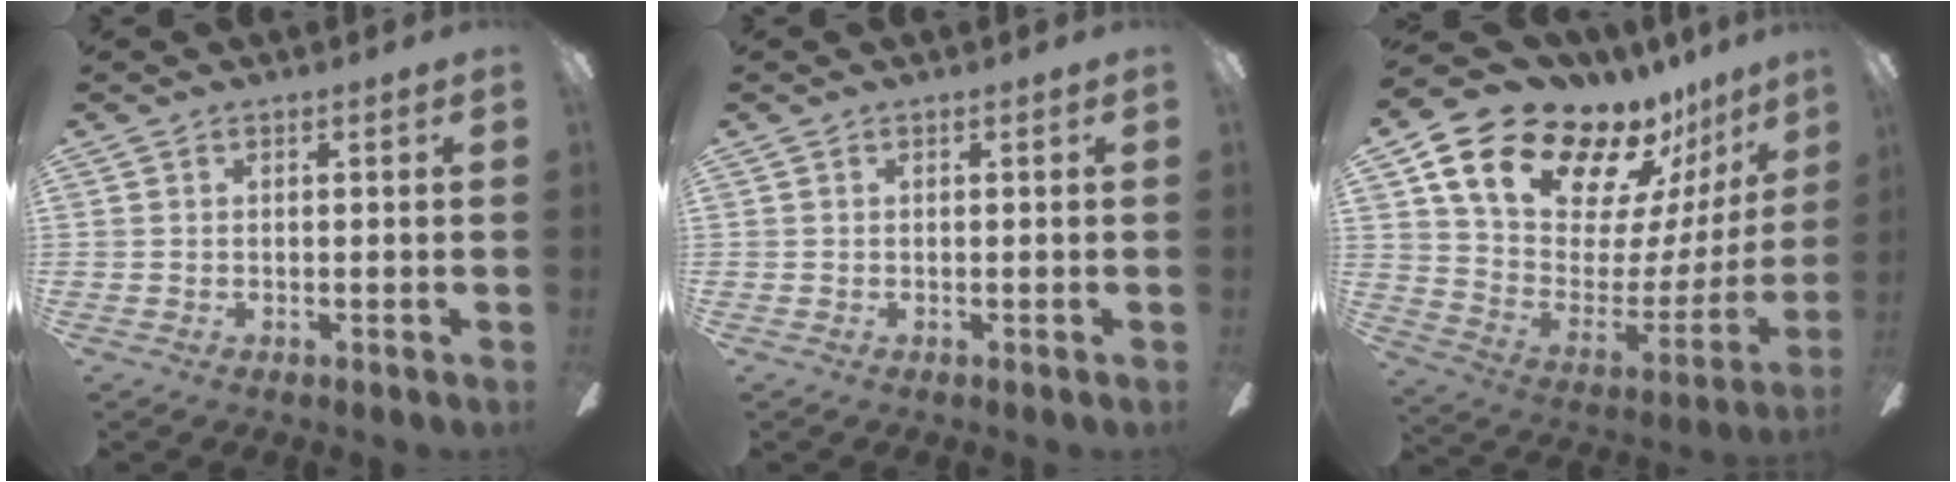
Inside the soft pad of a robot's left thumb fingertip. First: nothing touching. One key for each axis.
{"total": 0.0}
{"total": 20.4, "fx": 16.3, "fy": 9.0, "fz": 8.3, "tx": -0.148, "ty": -0.124, "tz": 0.303}